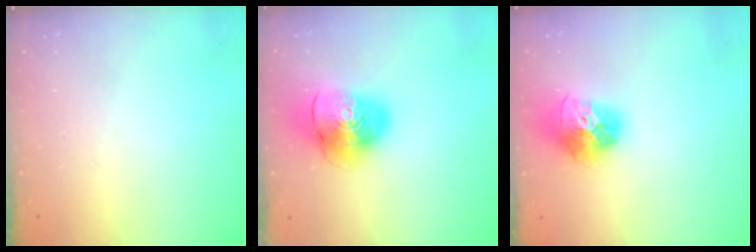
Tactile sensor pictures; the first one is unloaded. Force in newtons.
{"total": 14.4, "press": 14.2, "slide": 2.1}
{"total": 15.9, "press": 15.9, "slide": 1.6}